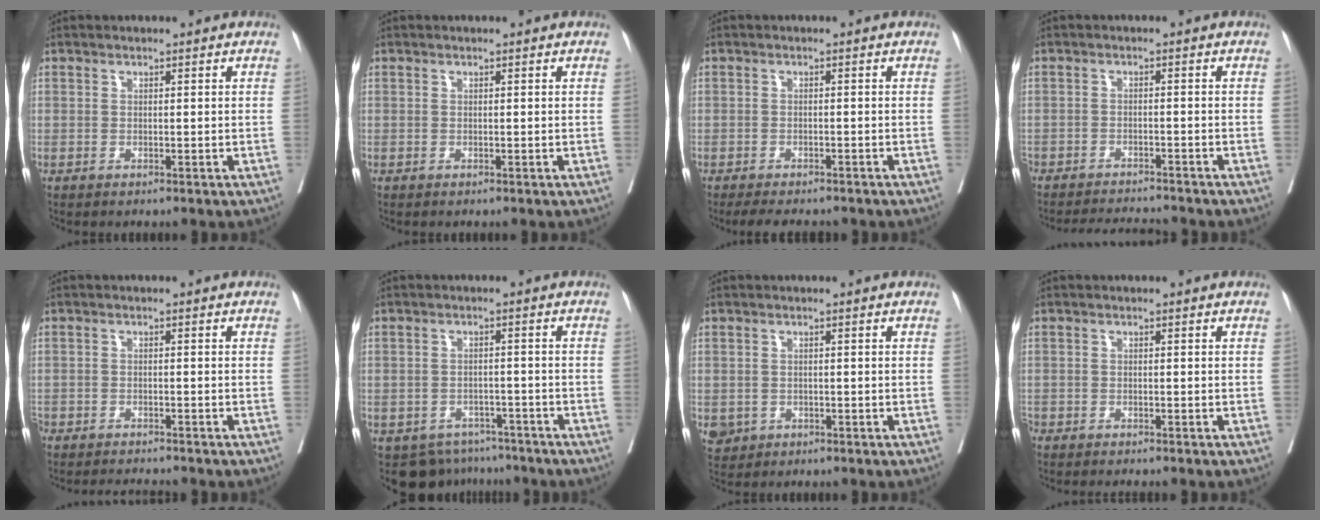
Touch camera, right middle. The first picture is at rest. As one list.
[{"total": 0.0}, {"total": 6.0, "force": [-5.2, 1.9, 2.4], "torque": [-0.026, -0.004, -0.073]}, {"total": 8.2, "force": [-7.9, 0.3, 2.0], "torque": [-0.025, -0.009, -0.116]}, {"total": 6.5, "force": [-6.2, 0.6, 2.0], "torque": [-0.026, -0.012, -0.091]}, {"total": 6.9, "force": [-5.7, 3.8, 0.1], "torque": [0.013, 0.014, -0.074]}, {"total": 2.9, "force": [-1.2, 2.6, 0.5], "torque": [-0.005, 0.003, -0.015]}, {"total": 4.3, "force": [-3.9, 0.3, 1.8], "torque": [-0.018, -0.007, -0.060]}]